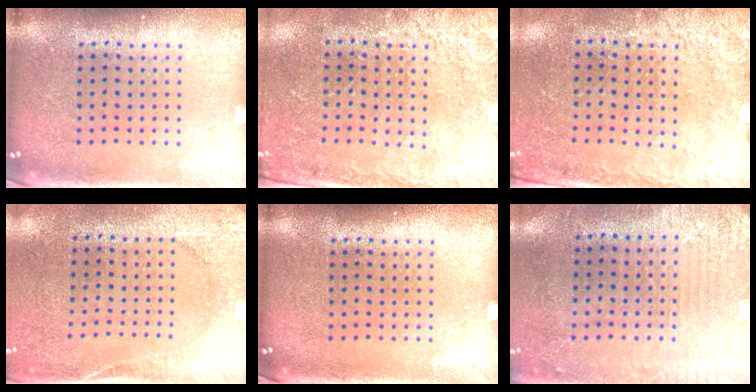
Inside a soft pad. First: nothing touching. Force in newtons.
{"total": 2.5, "press": 2.3, "slide": 0.8}
{"total": 2.7, "press": 2.2, "slide": 1.5}
{"total": 2.7, "press": 2.2, "slide": 1.5}
{"total": 0.0}
{"total": 2.9, "press": 2.4, "slide": 1.6}